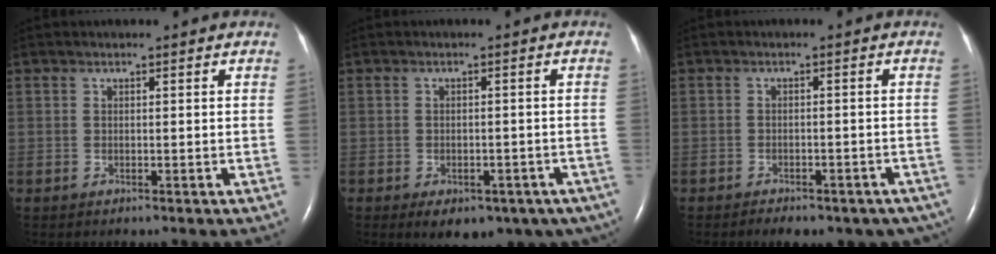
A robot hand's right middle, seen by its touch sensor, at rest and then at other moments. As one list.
[{"total": 12.4, "force": [-8.0, 6.9, 6.5], "torque": [-0.090, -0.004, -0.090]}, {"total": 12.3, "force": [-9.6, 5.6, 5.4], "torque": [-0.079, 0.008, -0.106]}]